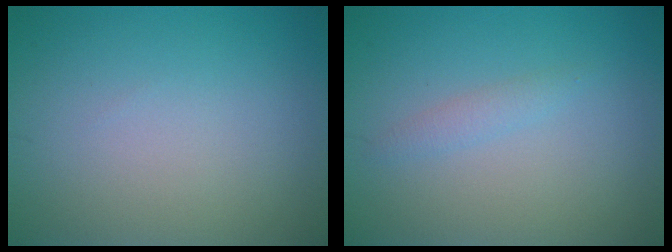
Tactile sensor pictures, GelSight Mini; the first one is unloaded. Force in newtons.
{"total": 1.1, "press": 1.1, "slide": 0.1}